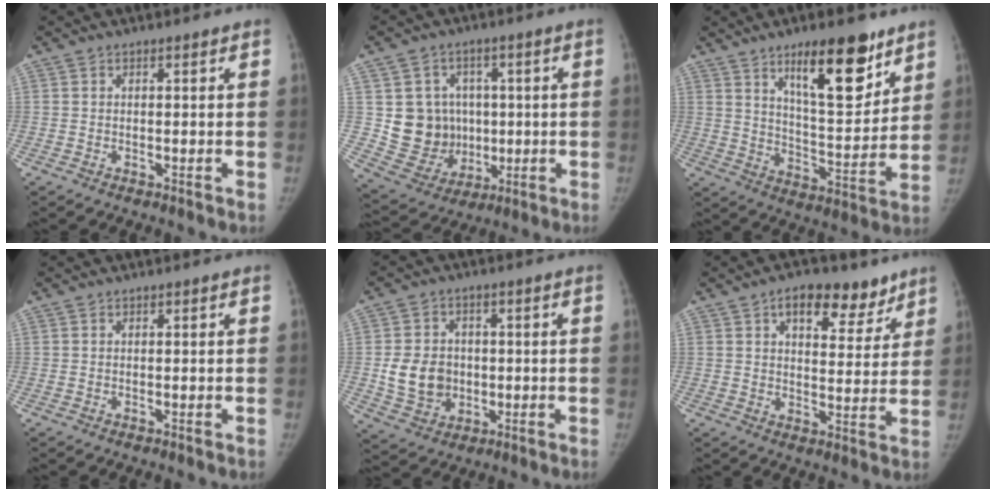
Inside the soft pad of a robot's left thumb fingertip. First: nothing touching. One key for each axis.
{"total": 12.2, "fx": 0.8, "fy": 11.4, "fz": 4.5, "tx": -0.032, "ty": 0.002, "tz": 0.039}
{"total": 16.6, "fx": 10.1, "fy": 5.5, "fz": 12.0, "tx": -0.144, "ty": -0.064, "tz": 0.167}
{"total": 0.0}
{"total": 9.6, "fx": -0.6, "fy": 8.2, "fz": 5.0, "tx": -0.061, "ty": 0.002, "tz": 0.000}
{"total": 11.7, "fx": 7.1, "fy": 6.2, "fz": 6.9, "tx": -0.056, "ty": -0.029, "tz": 0.102}